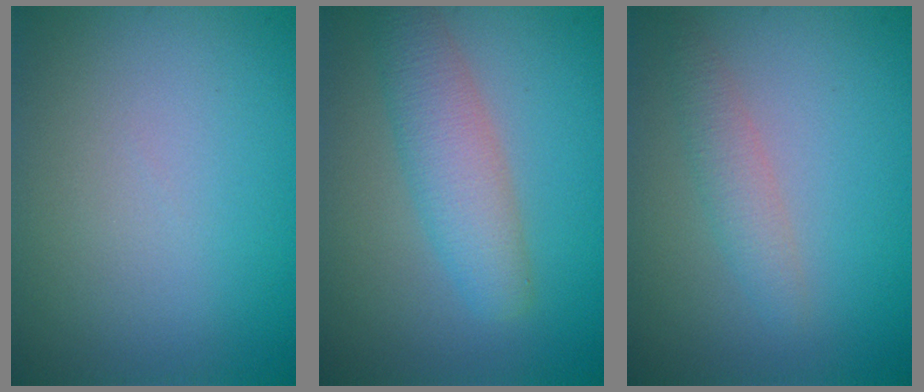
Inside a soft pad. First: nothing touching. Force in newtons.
{"total": 4.1, "press": 4.1, "slide": 0.2}
{"total": 1.9, "press": 1.9, "slide": 0.1}